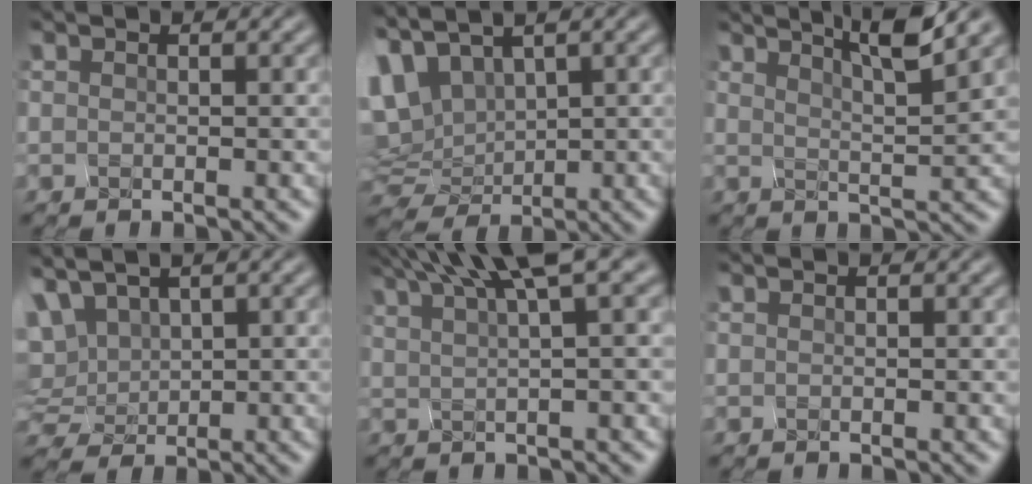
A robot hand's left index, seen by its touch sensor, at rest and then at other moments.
{"total": 4.9, "force": [2.8, 2.9, 2.8], "torque": [-0.087, 0.008, 0.063]}
{"total": 5.3, "force": [3.9, 0.5, 3.6], "torque": [-0.050, 0.014, 0.054]}
{"total": 5.4, "force": [3.5, 2.9, 2.9], "torque": [-0.093, 0.021, 0.074]}
{"total": 7.0, "force": [4.7, 1.2, 5.1], "torque": [-0.054, 0.029, 0.068]}
{"total": 0.0}